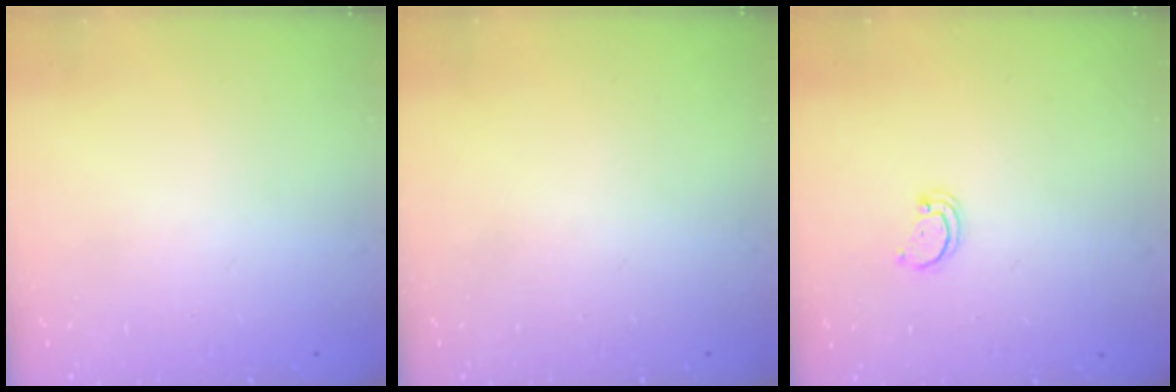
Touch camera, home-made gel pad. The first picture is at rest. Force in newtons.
{"total": 0.0}
{"total": 1.5, "press": 1.5, "slide": 0.1}